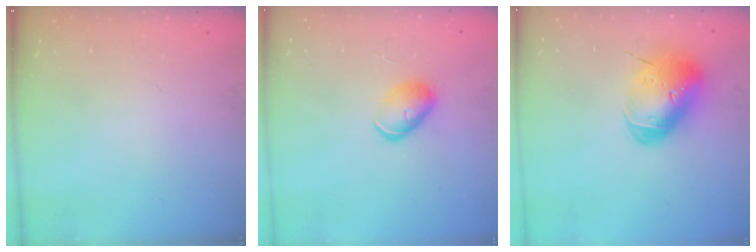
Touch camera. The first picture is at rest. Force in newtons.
{"total": 7.6, "press": 7.6, "slide": 0.6}
{"total": 16.7, "press": 16.5, "slide": 2.6}